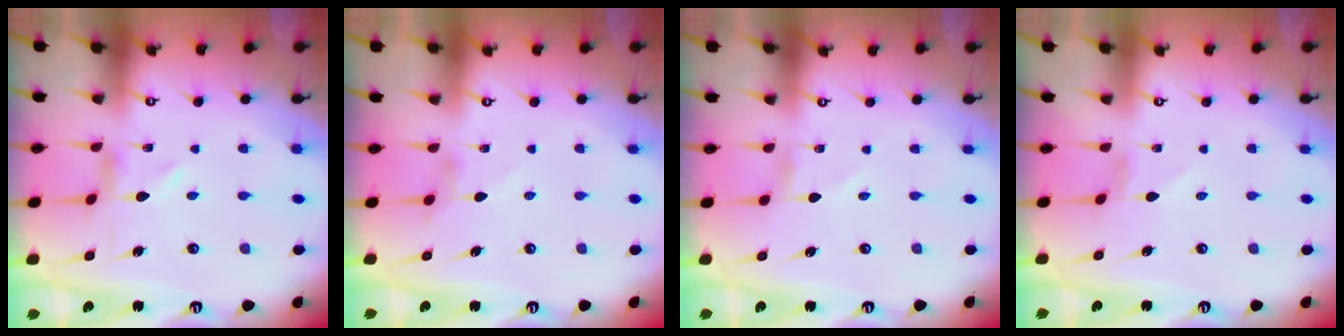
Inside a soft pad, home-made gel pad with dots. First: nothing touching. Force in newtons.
{"total": 2.5, "press": 2.5, "slide": 0.4}
{"total": 0.0}
{"total": 0.5, "press": 0.5, "slide": 0.1}